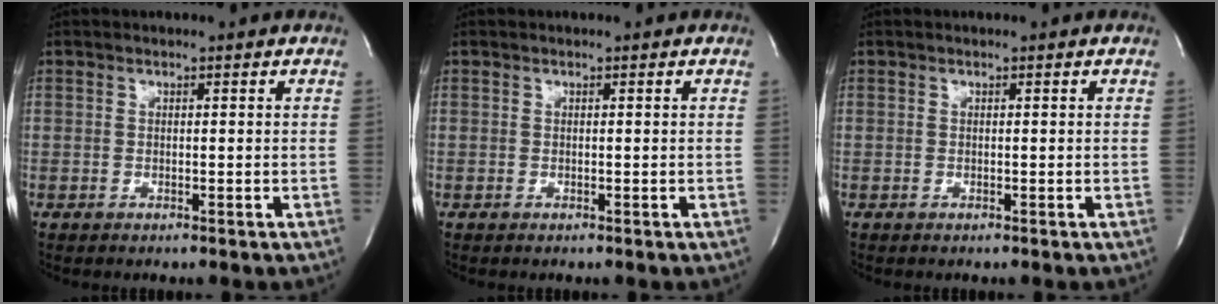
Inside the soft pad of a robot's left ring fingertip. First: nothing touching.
{"total": 0.0}
{"total": 0.0}